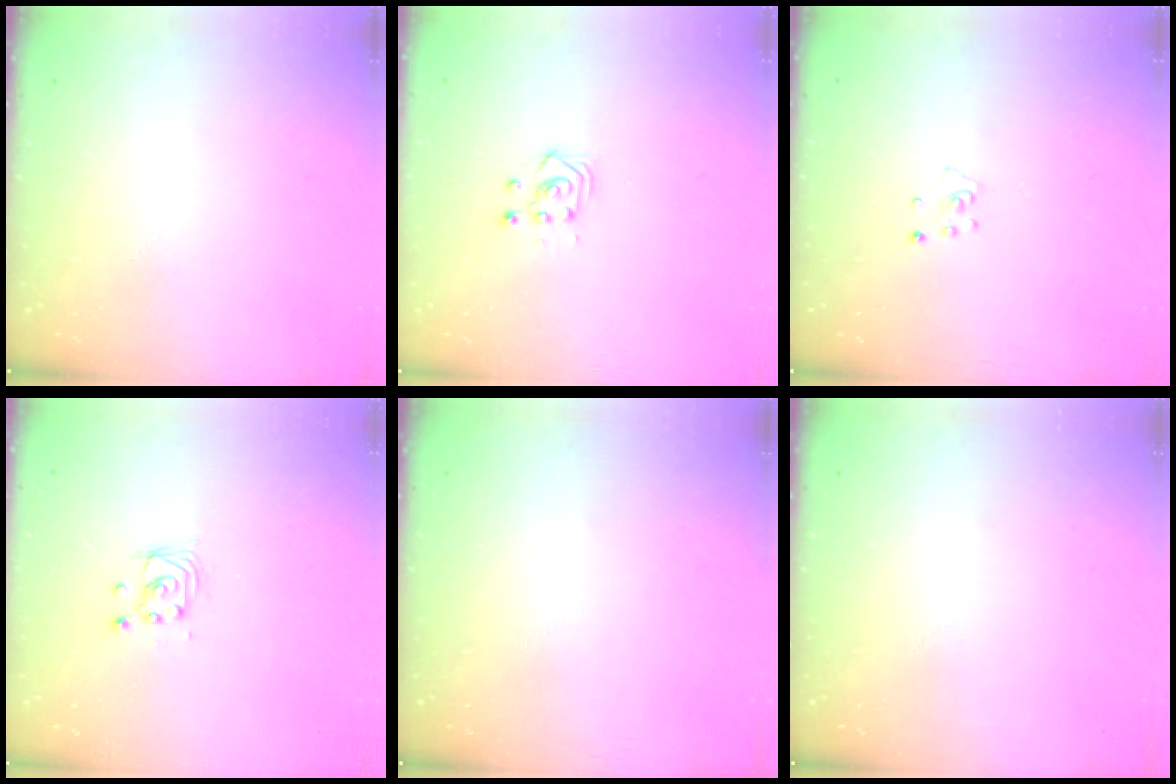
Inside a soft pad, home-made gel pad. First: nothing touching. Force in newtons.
{"total": 3.0, "press": 3.0, "slide": 0.5}
{"total": 3.1, "press": 3.1, "slide": 0.3}
{"total": 2.9, "press": 2.9, "slide": 0.2}
{"total": 0.0}
{"total": 0.0}